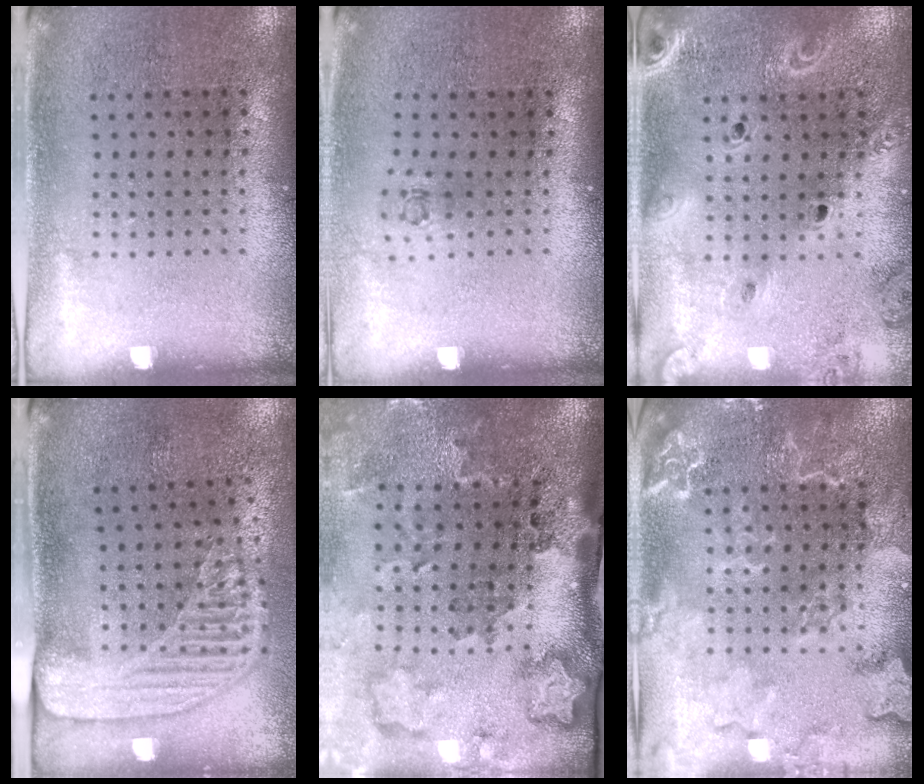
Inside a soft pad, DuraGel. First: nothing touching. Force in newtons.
{"total": 0.7, "press": 0.3, "slide": 0.6}
{"total": 2.2, "press": 2.0, "slide": 0.9}
{"total": 2.2, "press": 1.8, "slide": 1.3}
{"total": 3.5, "press": 2.3, "slide": 2.7}
{"total": 2.5, "press": 2.5, "slide": 0.4}